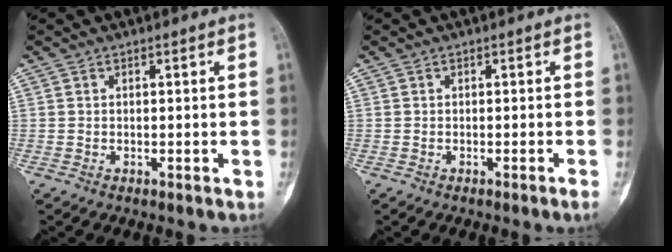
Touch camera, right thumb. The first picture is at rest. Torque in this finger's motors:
{"motor_torque": [0.47, 0.24, 0.29, -0.13, 0.09]}